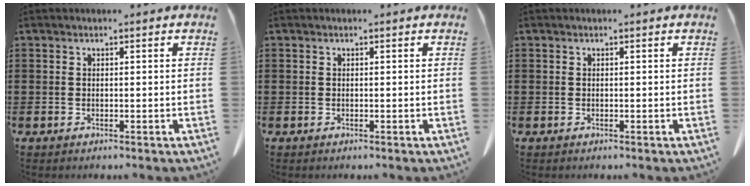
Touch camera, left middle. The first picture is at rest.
{"total": 0.0}
{"total": 0.0}